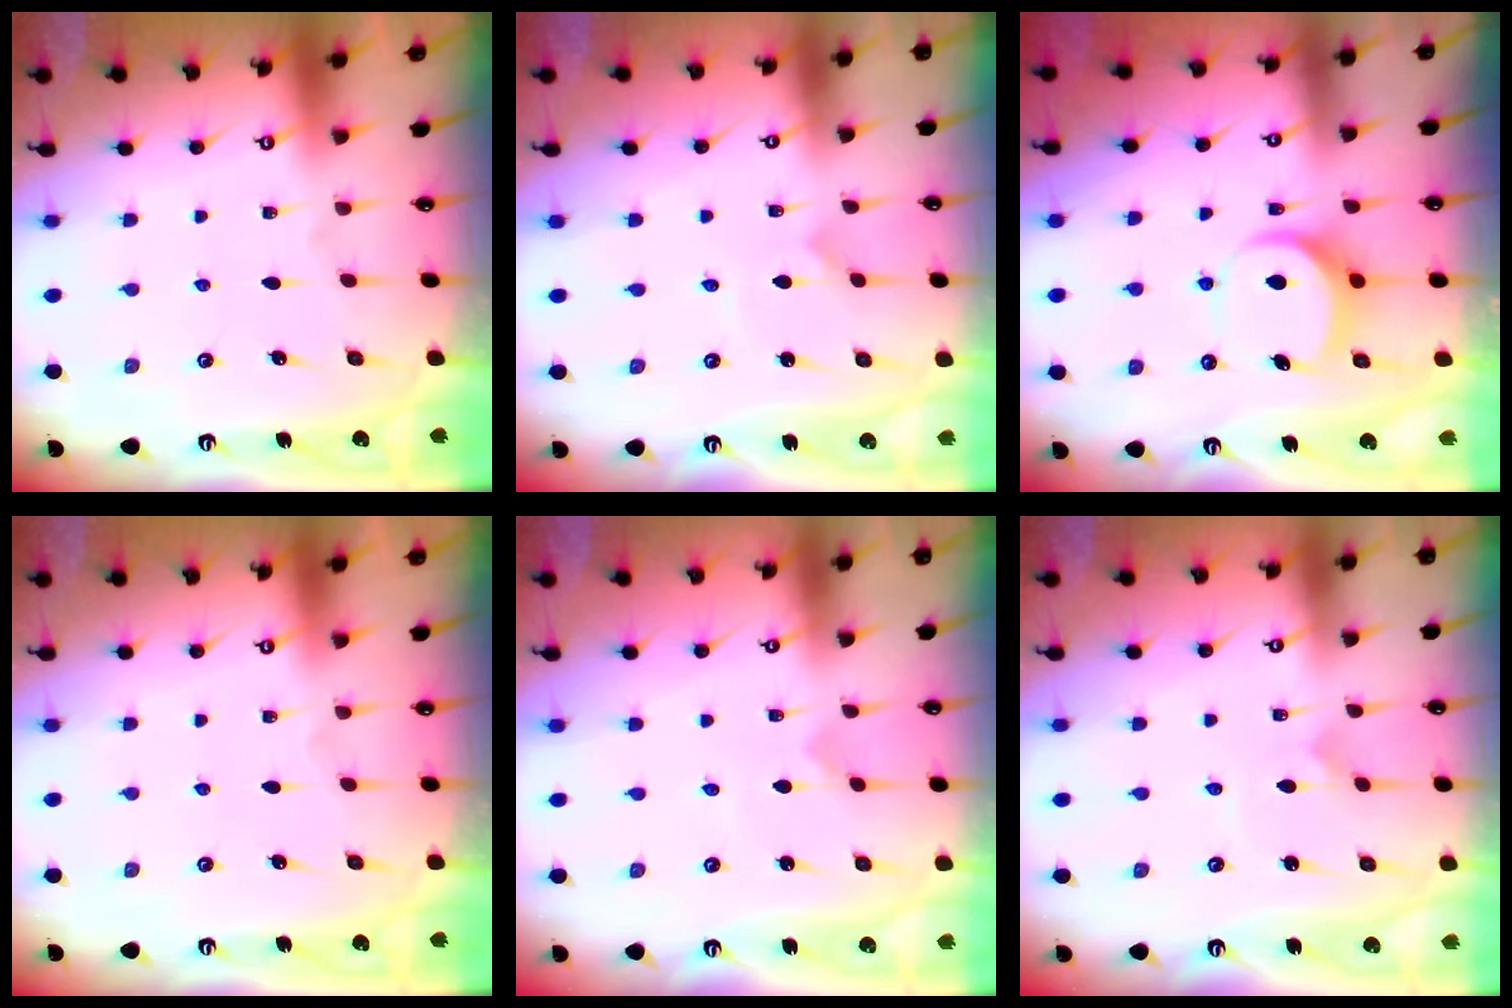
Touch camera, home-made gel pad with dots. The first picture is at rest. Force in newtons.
{"total": 0.9, "press": 0.9, "slide": 0.1}
{"total": 8.5, "press": 8.4, "slide": 1.0}
{"total": 0.0}
{"total": 0.0}
{"total": 2.1, "press": 2.1, "slide": 0.1}